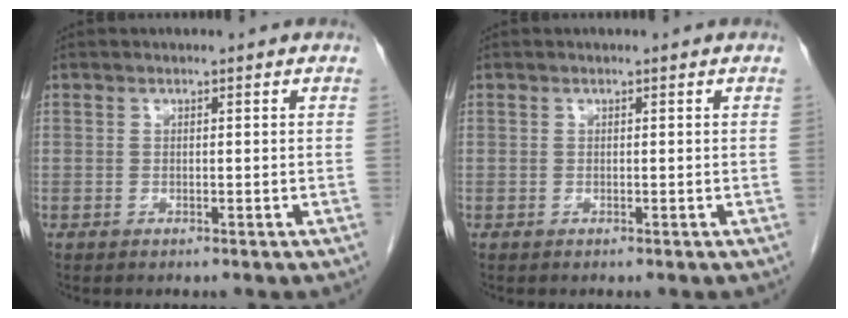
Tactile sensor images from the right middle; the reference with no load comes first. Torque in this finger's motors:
{"motor_torque": [0.00, 0.00, 0.00, 0.00]}